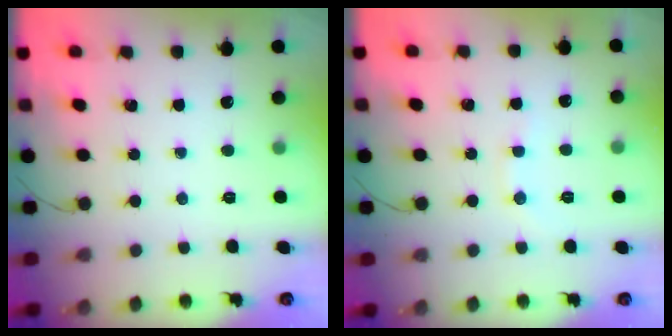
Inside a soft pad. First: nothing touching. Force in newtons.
{"total": 6.5, "press": 6.4, "slide": 1.3}